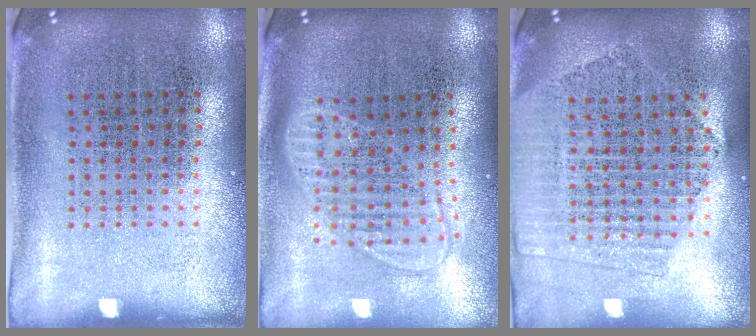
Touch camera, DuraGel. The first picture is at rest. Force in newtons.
{"total": 1.9, "press": 1.6, "slide": 1.1}
{"total": 2.1, "press": 1.9, "slide": 0.9}